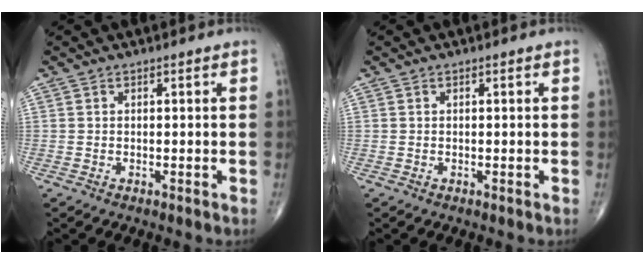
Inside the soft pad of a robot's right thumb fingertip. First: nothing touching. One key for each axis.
{"total": 0.0}